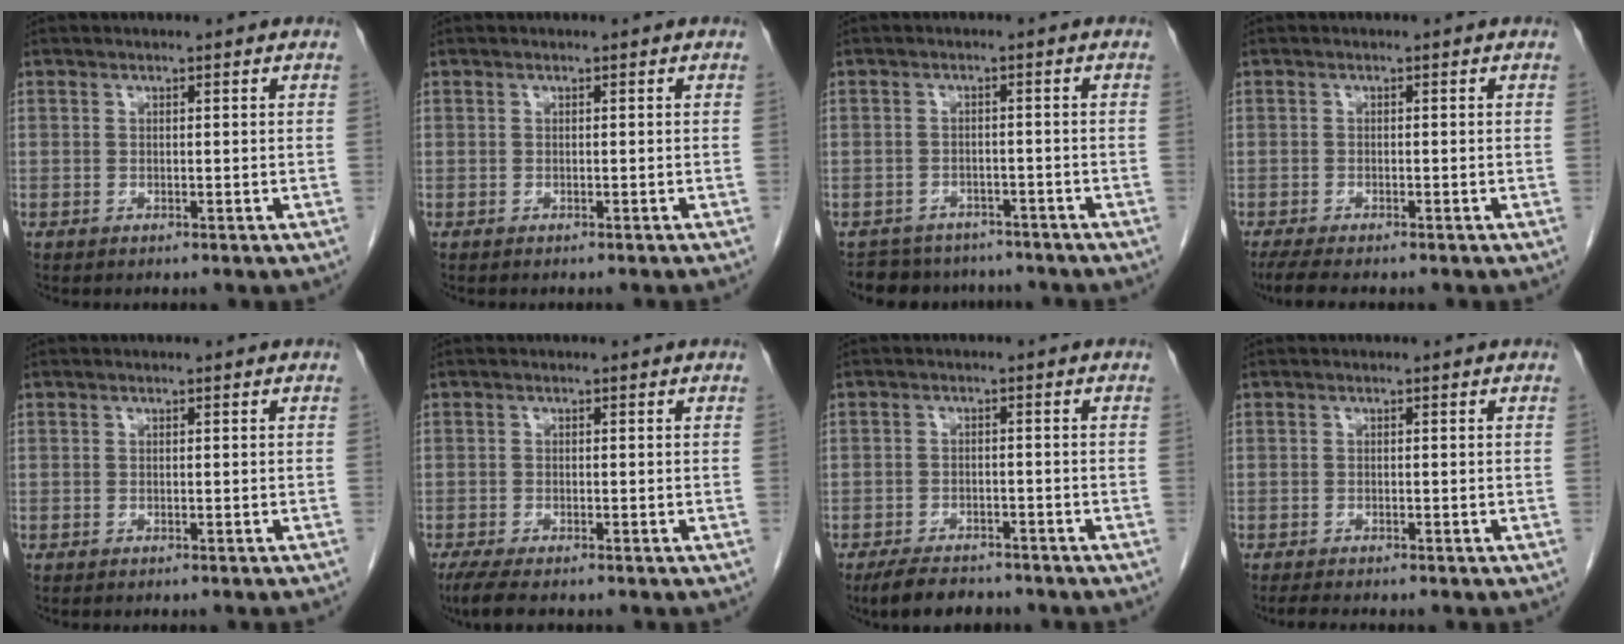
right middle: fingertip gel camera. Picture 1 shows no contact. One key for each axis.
{"total": 1.7, "fx": -1.5, "fy": -0.2, "fz": 0.7, "tx": -0.007, "ty": 0.003, "tz": -0.017}
{"total": 7.6, "fx": -6.7, "fy": 3.4, "fz": 0.6, "tx": -0.006, "ty": 0.009, "tz": -0.087}
{"total": 5.3, "fx": -4.3, "fy": 1.0, "fz": 3.0, "tx": -0.049, "ty": -0.013, "tz": -0.064}
{"total": 1.7, "fx": -1.6, "fy": -0.1, "fz": 0.8, "tx": -0.010, "ty": 0.003, "tz": -0.018}
{"total": 5.4, "fx": -4.2, "fy": 1.2, "fz": 3.2, "tx": -0.057, "ty": -0.014, "tz": -0.064}
{"total": 6.7, "fx": -5.7, "fy": 2.4, "fz": 2.6, "tx": -0.045, "ty": -0.008, "tz": -0.089}
{"total": 3.3, "fx": -2.8, "fy": 0.4, "fz": 1.7, "tx": -0.028, "ty": -0.008, "tz": -0.039}